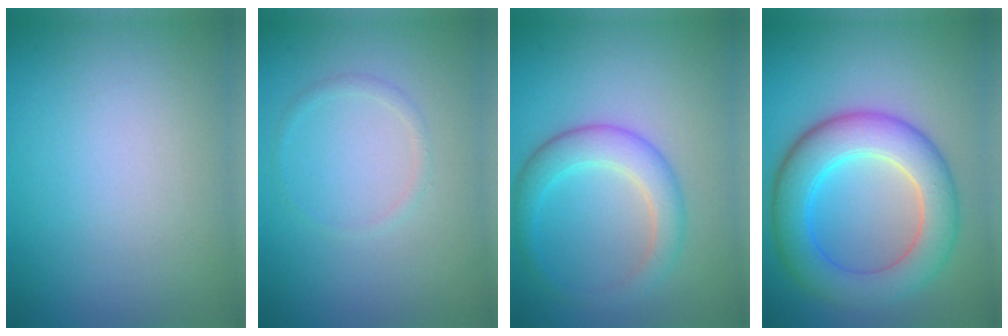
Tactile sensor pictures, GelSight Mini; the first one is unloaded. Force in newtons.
{"total": 0.8, "press": 0.8, "slide": 0.1}
{"total": 3.6, "press": 3.6, "slide": 0.1}
{"total": 7.5, "press": 7.4, "slide": 0.5}